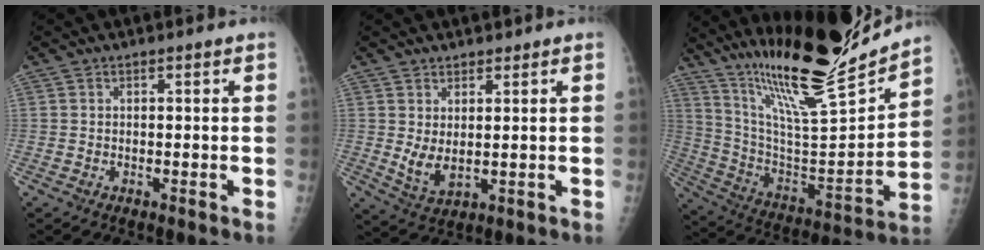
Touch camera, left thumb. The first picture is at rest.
{"total": 5.1, "force": [1.4, 3.2, 3.6], "torque": [-0.059, -0.020, 0.035]}
{"total": 23.9, "force": [20.2, 2.1, 12.6], "torque": [-0.188, -0.115, 0.348]}